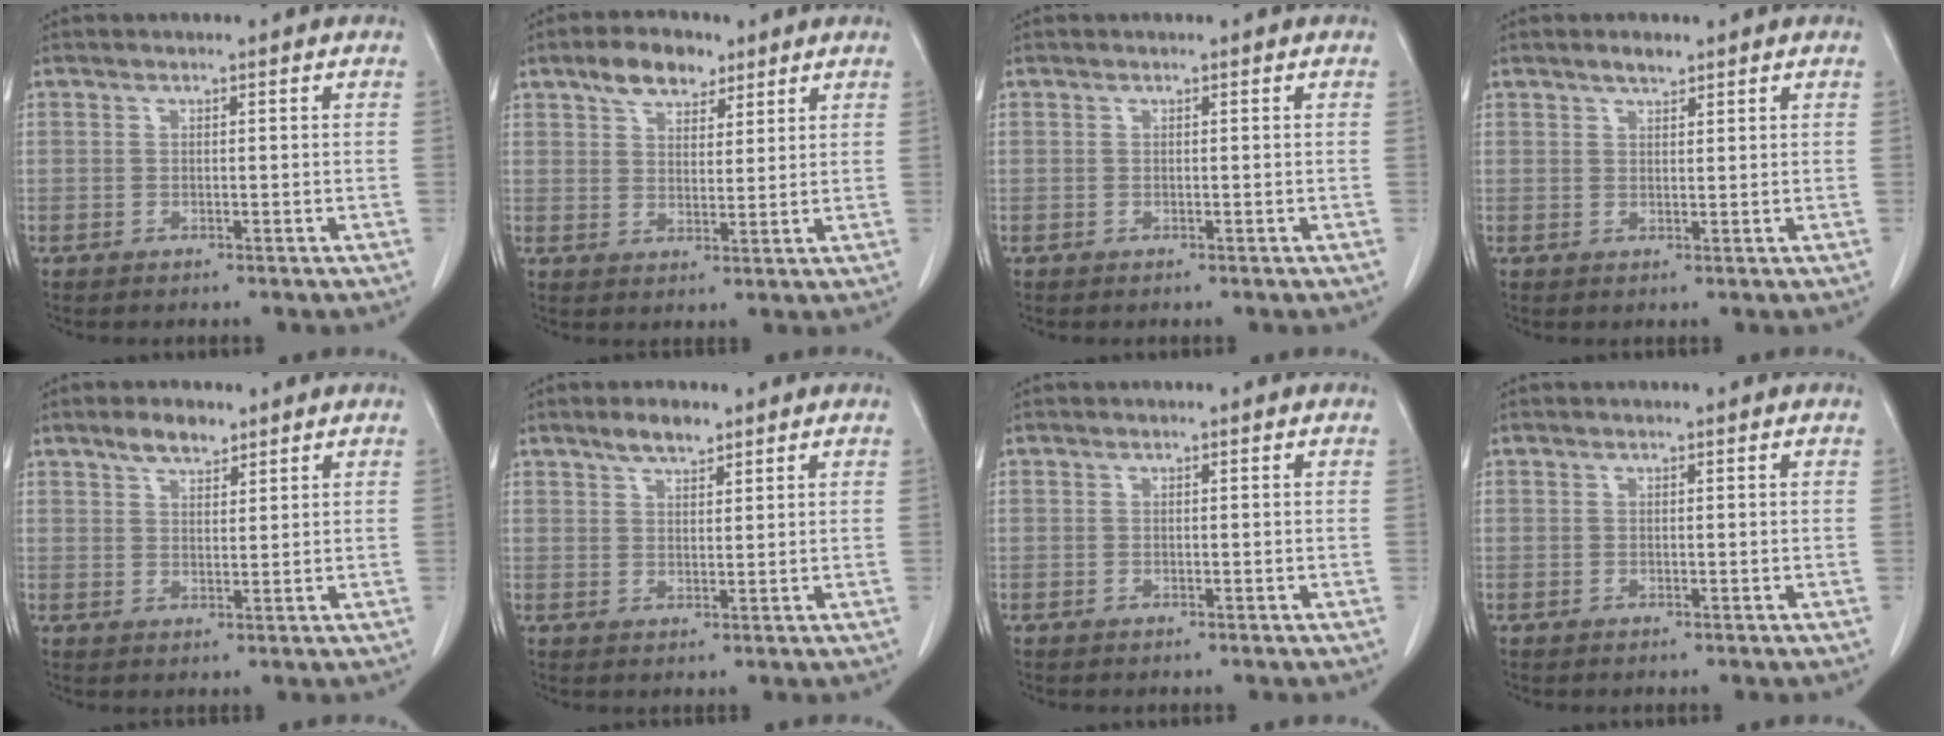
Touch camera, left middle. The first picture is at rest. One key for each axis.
{"total": 6.6, "fx": 4.5, "fy": 3.3, "fz": 3.5, "tx": -0.061, "ty": 0.014, "tz": 0.079}
{"total": 0.0}
{"total": 1.9, "fx": 1.6, "fy": 0.5, "fz": 1.0, "tx": -0.021, "ty": 0.002, "tz": 0.029}
{"total": 4.1, "fx": 3.1, "fy": 1.5, "fz": 2.2, "tx": -0.045, "ty": 0.005, "tz": 0.056}
{"total": 3.6, "fx": 2.8, "fy": 1.1, "fz": 2.0, "tx": -0.042, "ty": 0.003, "tz": 0.051}
{"total": 0.0}
{"total": 0.0}